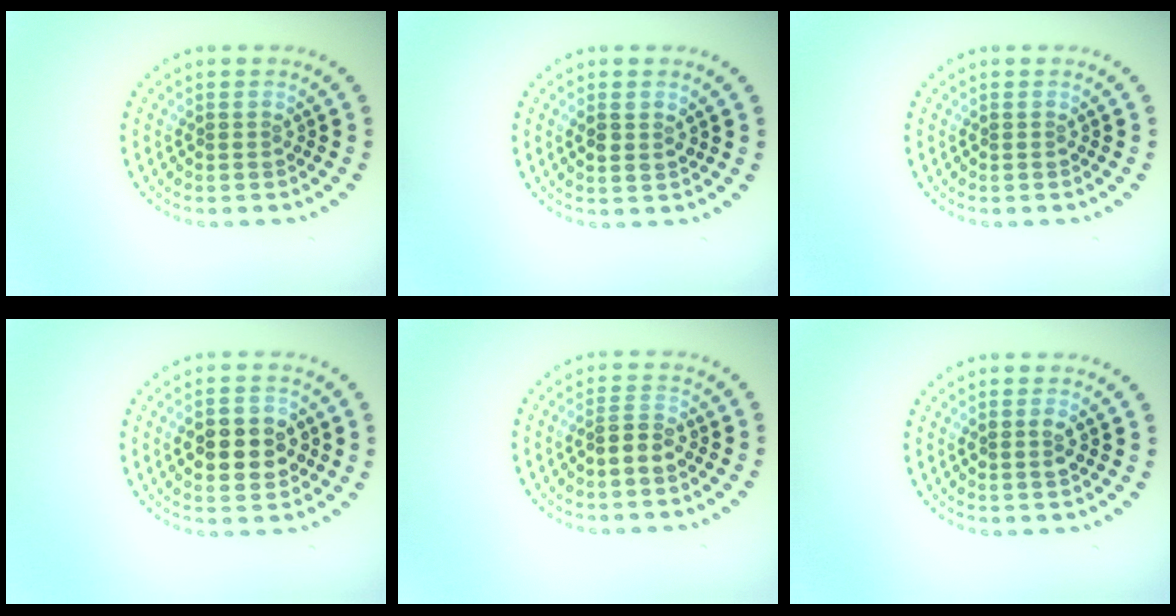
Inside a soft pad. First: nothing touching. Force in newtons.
{"total": 1.5, "press": 1.4, "slide": 0.4}
{"total": 0.0}
{"total": 5.2, "press": 5.2, "slide": 0.4}
{"total": 2.0, "press": 1.9, "slide": 0.7}
{"total": 1.3, "press": 1.3, "slide": 0.1}